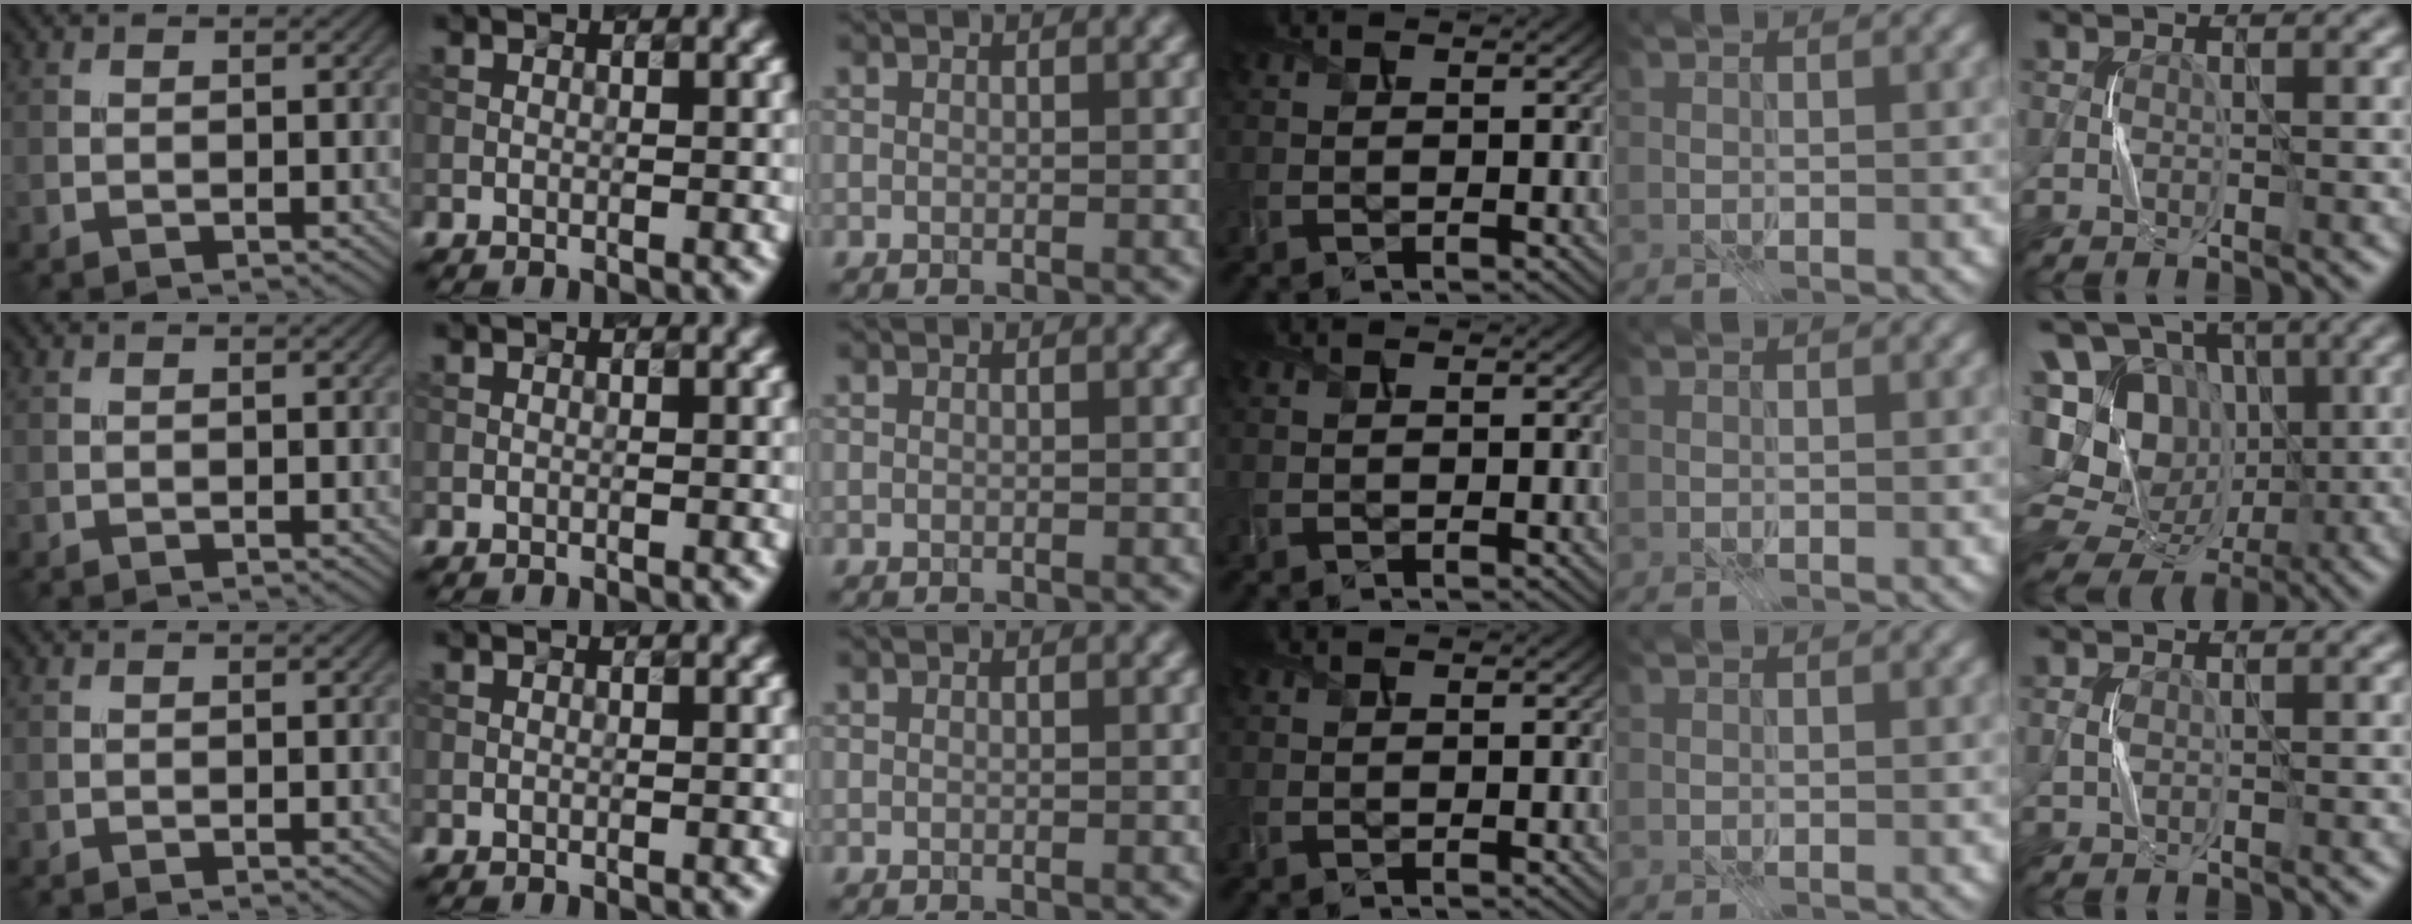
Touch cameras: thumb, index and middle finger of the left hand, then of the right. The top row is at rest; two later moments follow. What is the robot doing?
{"motion": "press", "object": "stapler"}